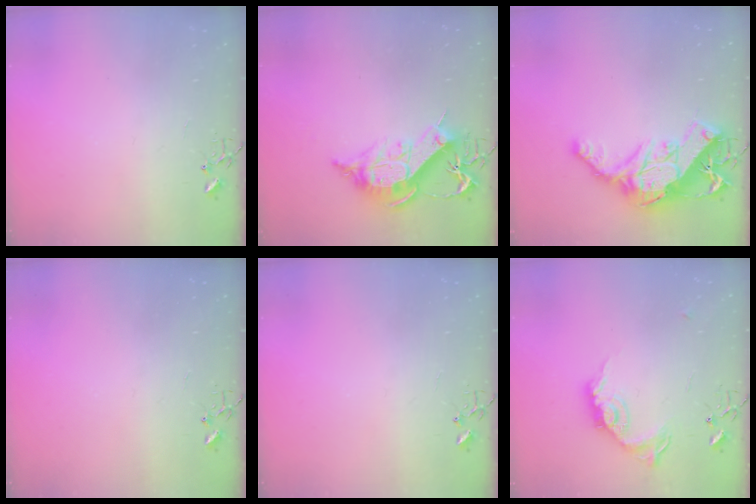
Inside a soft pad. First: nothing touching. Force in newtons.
{"total": 14.4, "press": 14.4, "slide": 1.2}
{"total": 18.1, "press": 18.0, "slide": 1.6}
{"total": 0.0}
{"total": 0.0}
{"total": 14.2, "press": 14.2, "slide": 0.6}